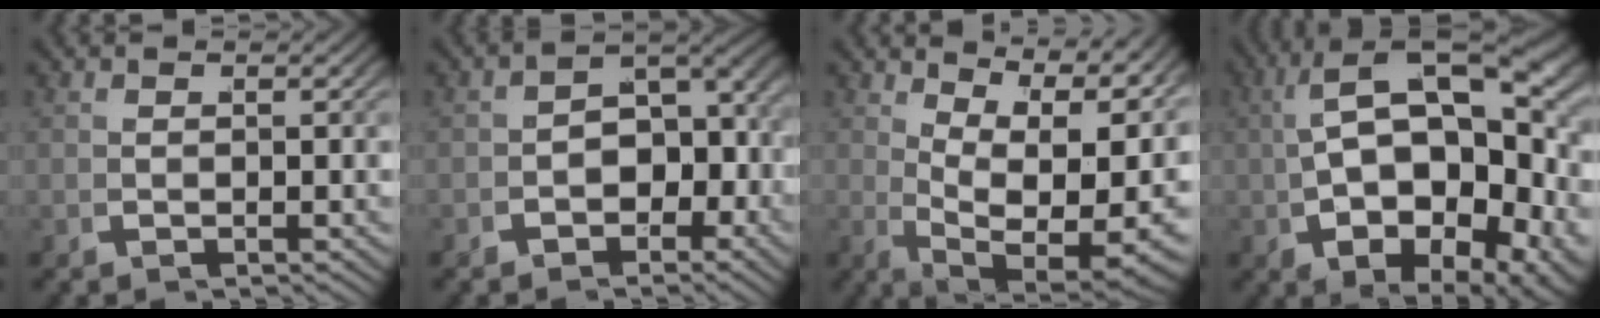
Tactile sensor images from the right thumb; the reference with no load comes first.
{"total": 4.9, "force": [-1.8, 3.4, 3.0], "torque": [-0.044, -0.015, -0.028]}
{"total": 12.4, "force": [1.2, 6.9, 10.3], "torque": [-0.175, -0.041, 0.039]}
{"total": 14.6, "force": [0.5, 8.8, 11.6], "torque": [-0.200, -0.031, 0.012]}